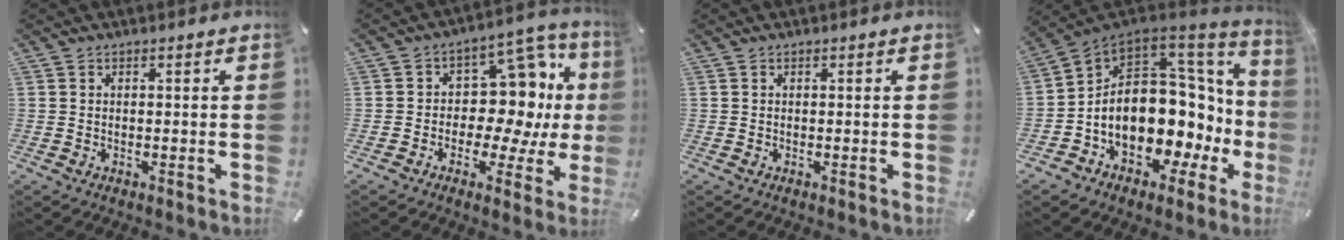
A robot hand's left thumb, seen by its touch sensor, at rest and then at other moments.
{"total": 15.0, "force": [2.3, 11.1, 9.8], "torque": [-0.118, -0.033, 0.044]}
{"total": 0.0}
{"total": 18.2, "force": [-2.5, 12.2, 13.3], "torque": [-0.245, -0.029, -0.032]}